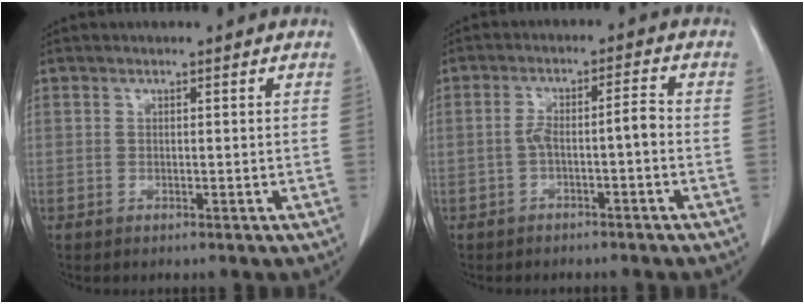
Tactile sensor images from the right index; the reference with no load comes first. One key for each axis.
{"total": 4.3, "fx": -1.3, "fy": 0.7, "fz": 4.1, "tx": -0.075, "ty": 0.022, "tz": -0.019}